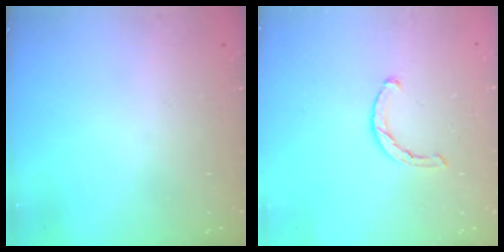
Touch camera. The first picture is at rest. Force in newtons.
{"total": 1.9, "press": 1.9, "slide": 0.3}